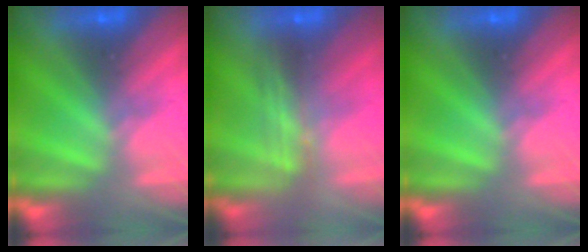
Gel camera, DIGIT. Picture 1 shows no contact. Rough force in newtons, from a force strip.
{"total": 2.4}
{"total": 0.0}